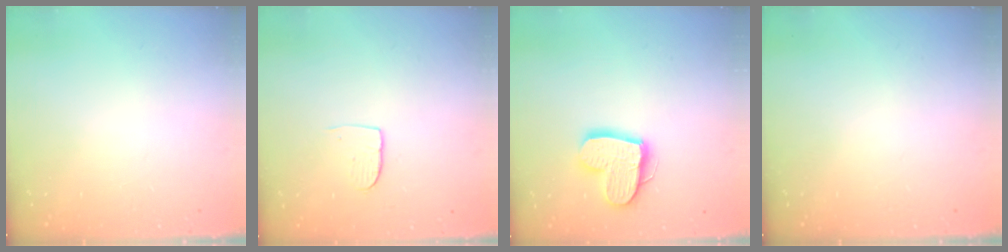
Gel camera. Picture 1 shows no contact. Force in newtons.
{"total": 4.1, "press": 4.1, "slide": 0.3}
{"total": 14.4, "press": 14.3, "slide": 1.3}
{"total": 0.0}